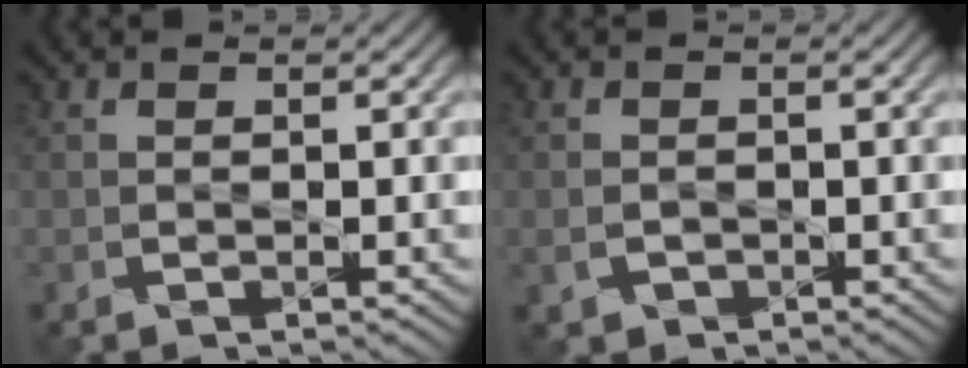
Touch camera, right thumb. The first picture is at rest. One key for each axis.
{"total": 1.9, "fx": -0.6, "fy": 1.5, "fz": 1.0, "tx": -0.026, "ty": -0.009, "tz": -0.012}